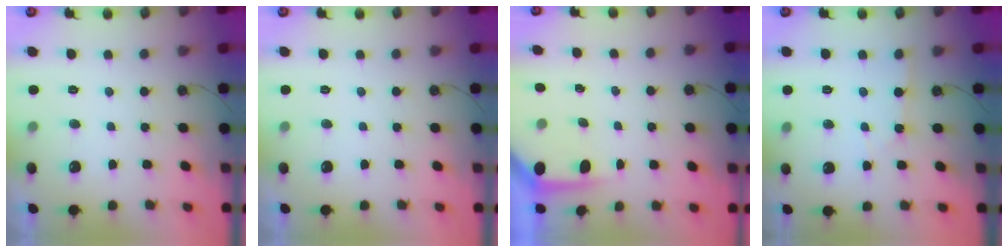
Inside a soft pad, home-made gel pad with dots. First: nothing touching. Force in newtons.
{"total": 0.0}
{"total": 3.9, "press": 3.9, "slide": 0.4}
{"total": 1.8, "press": 1.8, "slide": 0.3}